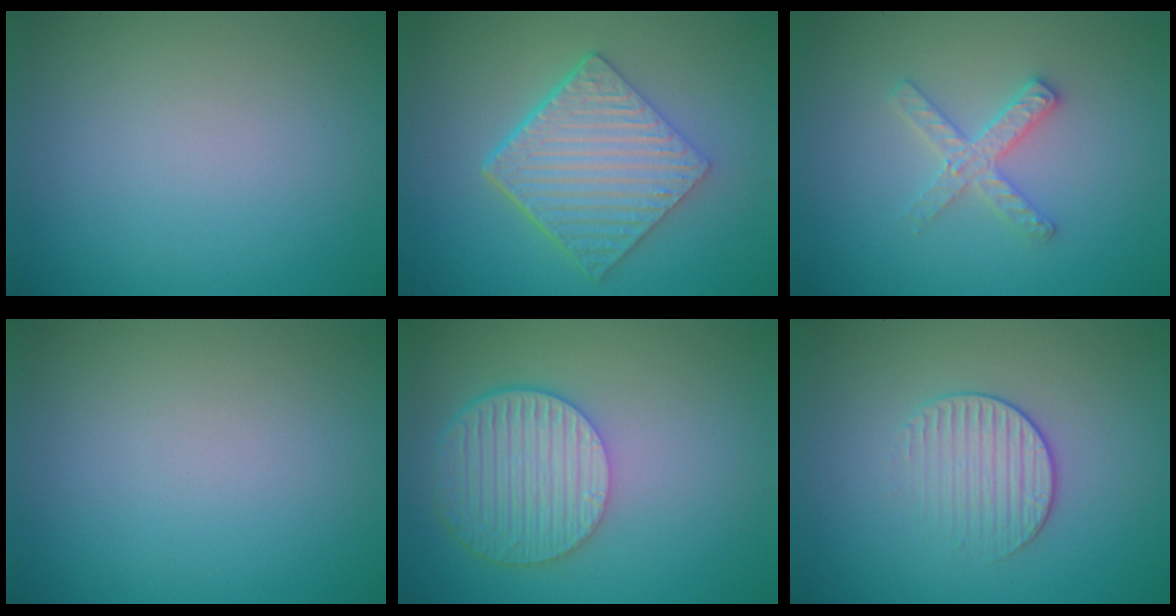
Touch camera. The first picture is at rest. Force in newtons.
{"total": 6.7, "press": 4.8, "slide": 4.7}
{"total": 2.6, "press": 2.5, "slide": 0.4}
{"total": 0.0}
{"total": 6.1, "press": 4.8, "slide": 3.8}
{"total": 2.0, "press": 1.4, "slide": 1.4}